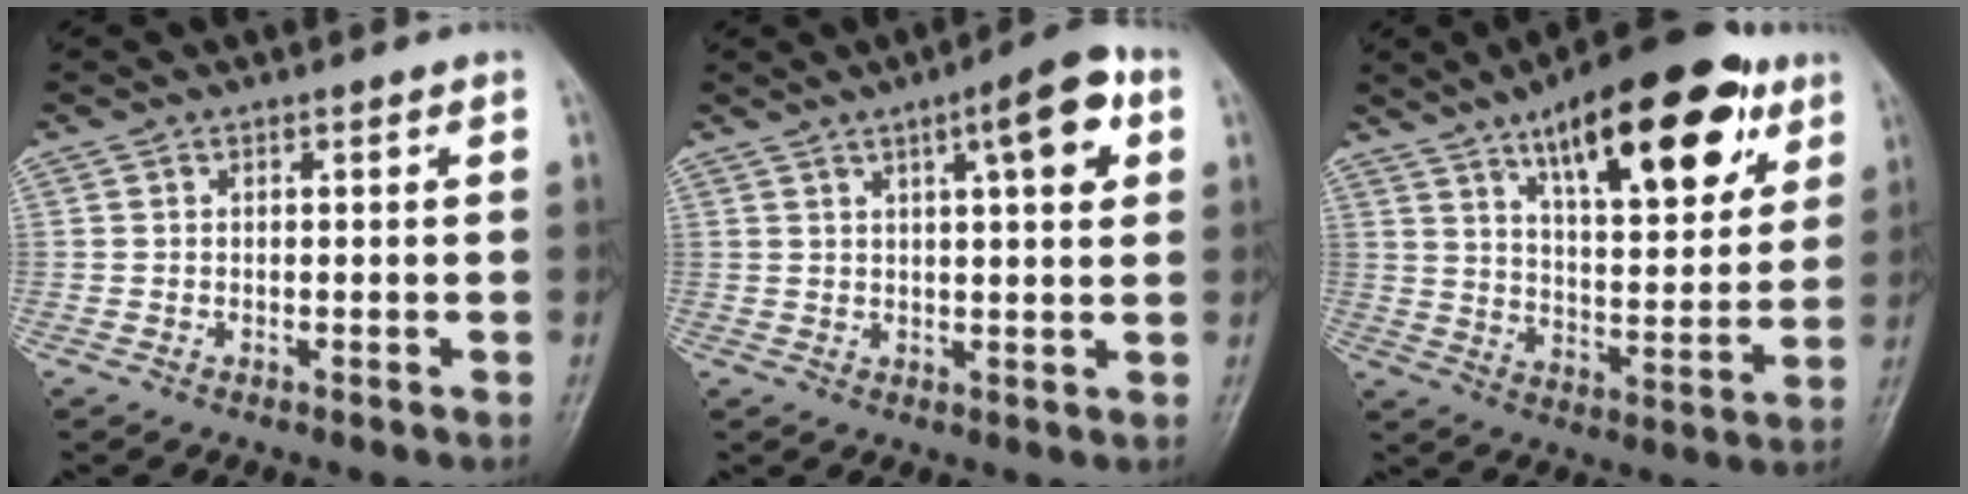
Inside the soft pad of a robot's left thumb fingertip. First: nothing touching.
{"total": 9.1, "force": [3.7, 2.2, 8.1], "torque": [-0.105, -0.001, 0.048]}
{"total": 22.6, "force": [12.1, 8.4, 17.1], "torque": [-0.217, -0.037, 0.188]}